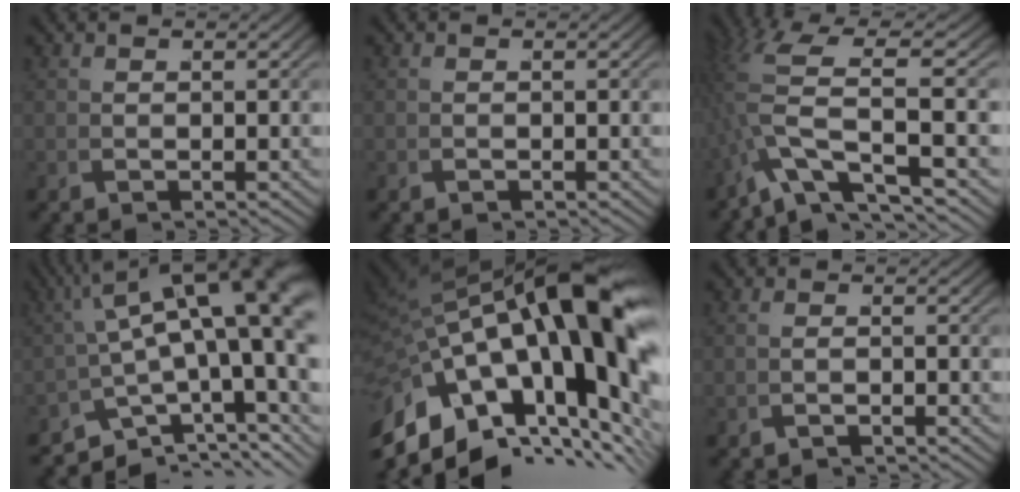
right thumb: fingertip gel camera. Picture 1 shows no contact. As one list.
[{"total": 0.0}, {"total": 6.7, "force": [0.2, 2.9, 6.1], "torque": [-0.135, -0.016, 0.020]}, {"total": 16.3, "force": [-0.2, 9.5, 13.2], "torque": [-0.178, -0.024, 0.006]}, {"total": 24.8, "force": [0.0, 14.4, 20.2], "torque": [-0.359, -0.037, 0.024]}, {"total": 1.1, "force": [-1.1, 0.2, 0.2], "torque": [-0.007, -0.001, -0.017]}]